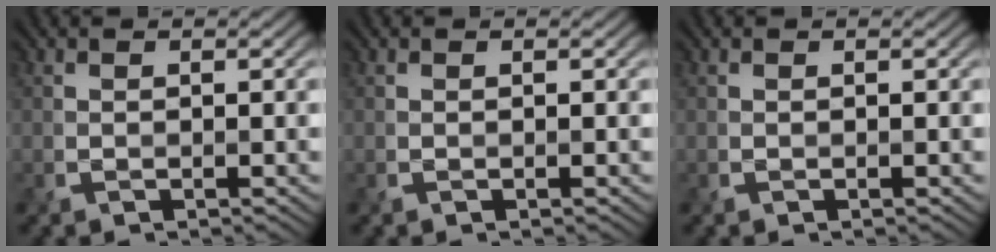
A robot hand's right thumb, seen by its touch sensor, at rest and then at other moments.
{"total": 0.0}
{"total": 0.0}